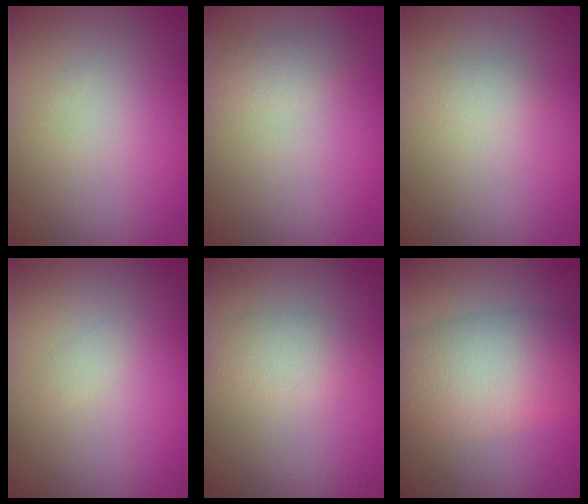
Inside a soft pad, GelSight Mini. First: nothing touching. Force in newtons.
{"total": 1.2, "press": 1.2, "slide": 0.0}
{"total": 1.1, "press": 1.1, "slide": 0.0}
{"total": 0.5, "press": 0.5, "slide": 0.0}
{"total": 2.1, "press": 2.1, "slide": 0.1}
{"total": 8.0, "press": 8.0, "slide": 0.4}